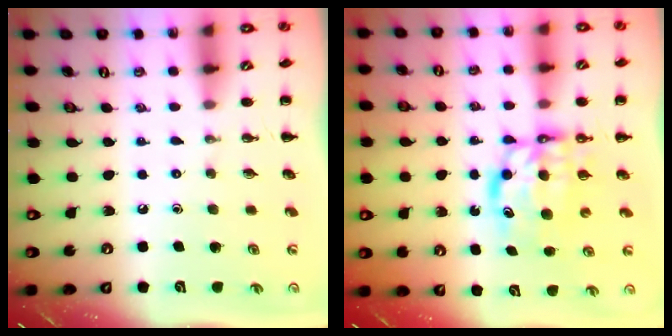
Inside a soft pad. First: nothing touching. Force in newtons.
{"total": 7.4, "press": 7.3, "slide": 1.4}